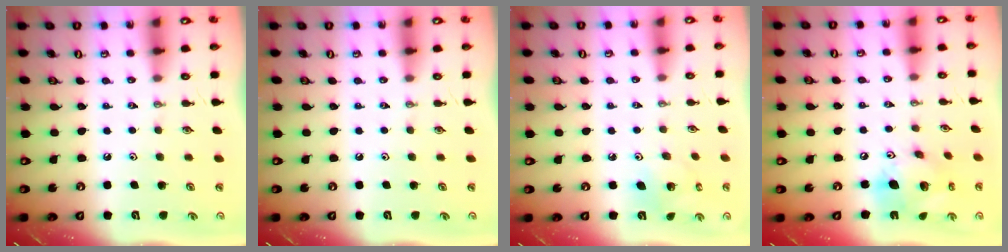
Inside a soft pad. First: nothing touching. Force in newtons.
{"total": 0.0}
{"total": 4.9, "press": 4.8, "slide": 0.5}
{"total": 15.1, "press": 14.8, "slide": 3.1}